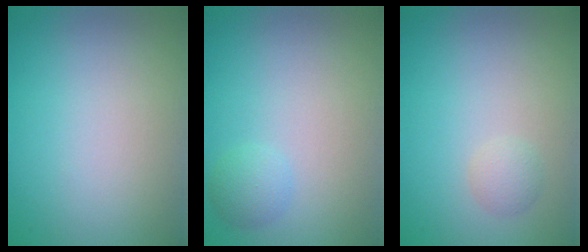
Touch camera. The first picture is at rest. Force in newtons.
{"total": 1.5, "press": 1.5, "slide": 0.1}
{"total": 1.2, "press": 1.1, "slide": 0.1}